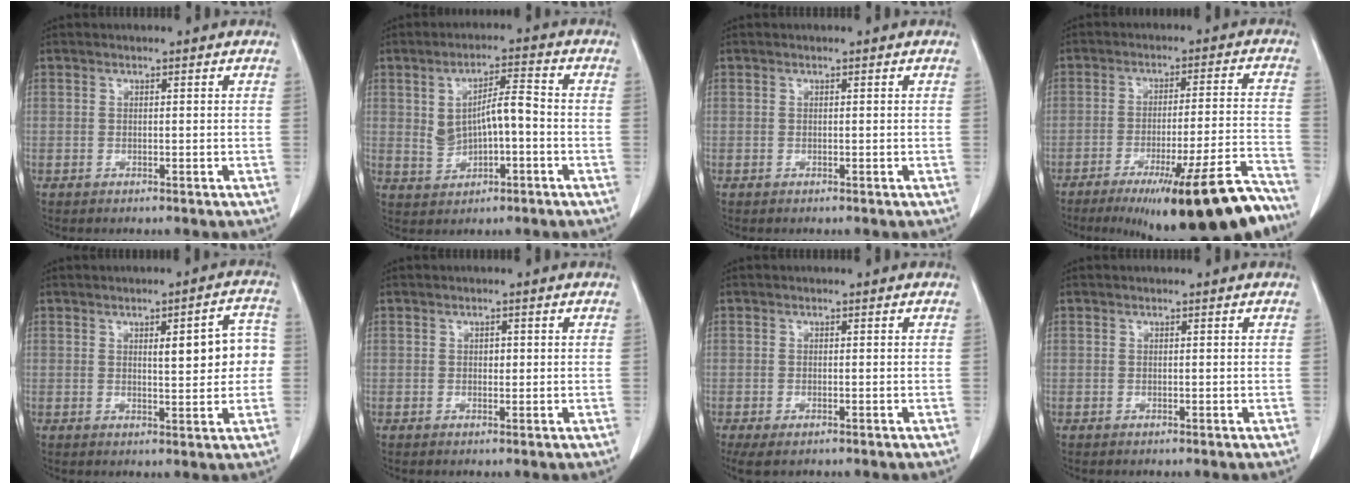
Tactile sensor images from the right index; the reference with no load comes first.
{"total": 6.5, "force": [0.0, 2.2, 6.1], "torque": [-0.109, 0.015, 0.007]}
{"total": 0.0}
{"total": 18.6, "force": [-14.2, -0.1, 12.0], "torque": [-0.113, -0.010, -0.208]}
{"total": 7.4, "force": [0.8, 2.0, 7.1], "torque": [-0.089, 0.018, 0.013]}
{"total": 1.0, "force": [0.1, 0.7, 0.7], "torque": [-0.010, 0.001, 0.001]}
{"total": 3.7, "force": [-2.5, 1.3, 2.4], "torque": [-0.042, -0.013, -0.036]}
{"total": 0.0}